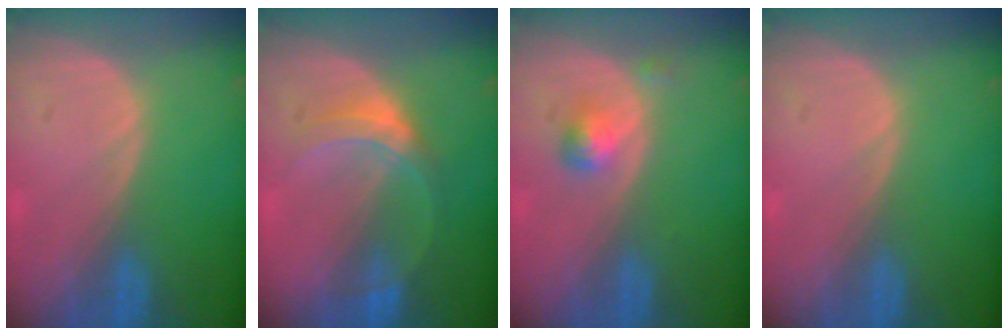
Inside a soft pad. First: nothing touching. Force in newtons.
{"total": 5.1, "press": 4.8, "slide": 1.7}
{"total": 2.4, "press": 2.4, "slide": 0.2}
{"total": 0.0}